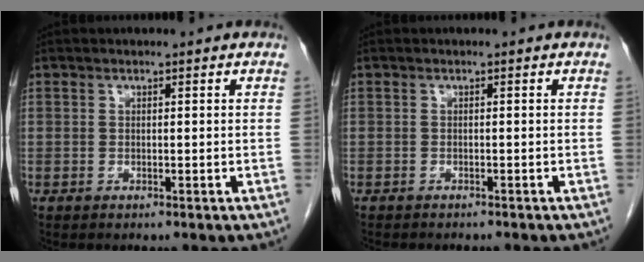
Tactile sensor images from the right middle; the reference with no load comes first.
{"total": 4.0, "force": [-3.6, 1.0, 1.6], "torque": [-0.026, -0.008, -0.043]}